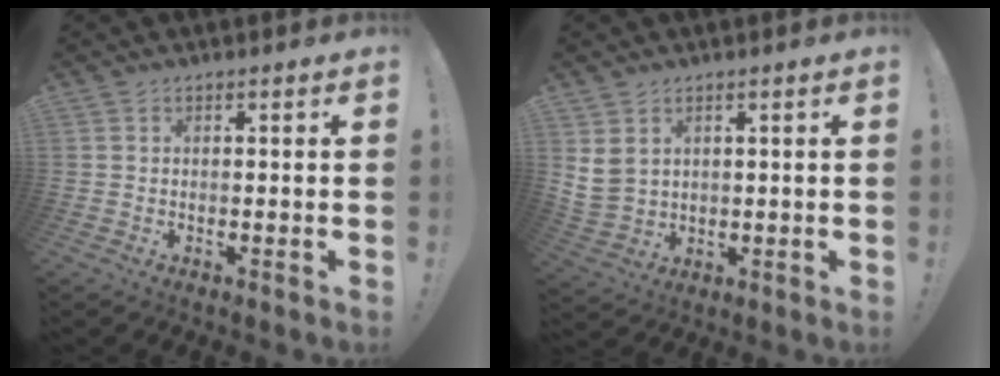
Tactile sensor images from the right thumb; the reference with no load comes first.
{"total": 6.0, "force": [3.2, 4.2, 2.9], "torque": [-0.053, -0.011, 0.064]}